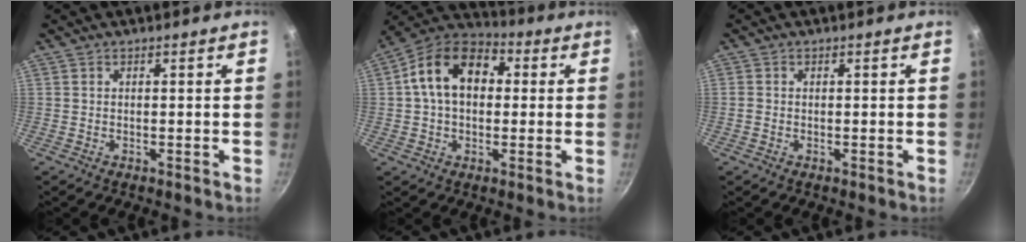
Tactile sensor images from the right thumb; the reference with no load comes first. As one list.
[{"total": 13.8, "force": [2.0, 9.7, 9.7], "torque": [-0.130, 0.031, 0.012]}, {"total": 1.0, "force": [-0.2, 0.9, 0.4], "torque": [-0.009, 0.002, -0.006]}]